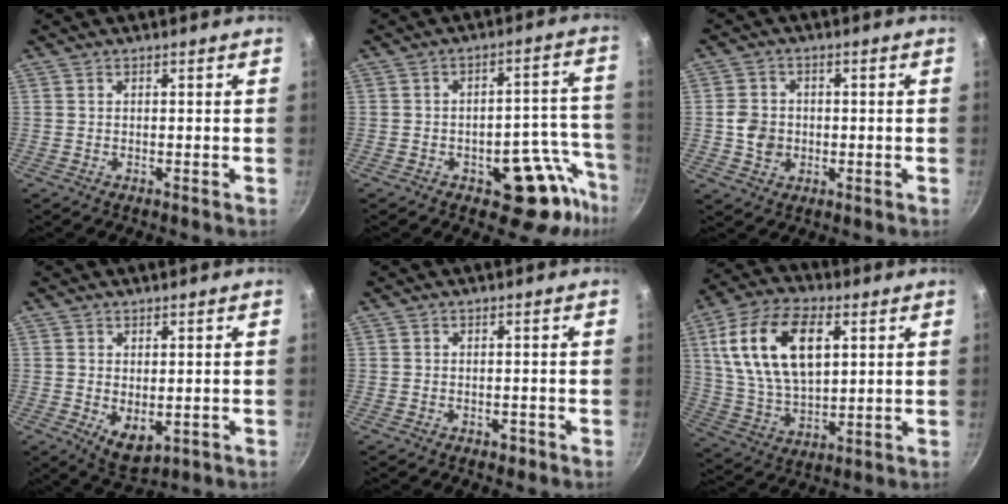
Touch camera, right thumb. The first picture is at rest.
{"total": 12.7, "force": [-7.0, 5.7, 8.9], "torque": [-0.064, 0.073, -0.086]}
{"total": 5.5, "force": [-0.5, 4.7, 2.8], "torque": [-0.034, 0.003, -0.010]}
{"total": 5.7, "force": [-1.1, 3.2, 4.6], "torque": [-0.070, -0.011, -0.003]}
{"total": 1.3, "force": [-0.8, 0.9, 0.6], "torque": [-0.005, 0.003, -0.011]}
{"total": 19.5, "force": [5.8, 10.8, 15.2], "torque": [-0.274, -0.005, 0.110]}